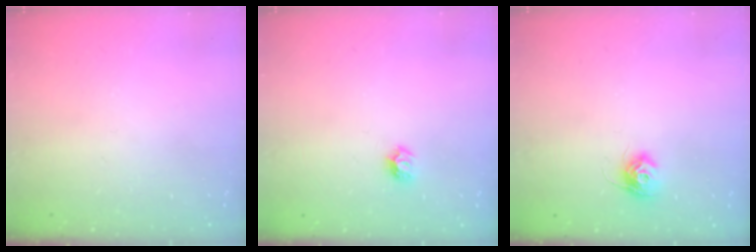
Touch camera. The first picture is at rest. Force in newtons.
{"total": 4.7, "press": 4.7, "slide": 0.5}
{"total": 8.7, "press": 8.6, "slide": 0.4}